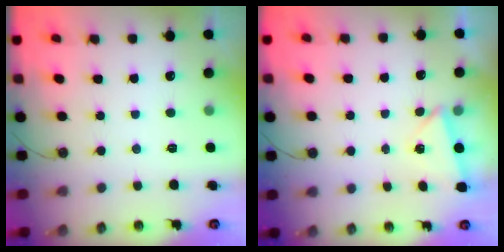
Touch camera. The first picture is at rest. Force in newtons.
{"total": 2.7, "press": 2.1, "slide": 1.8}